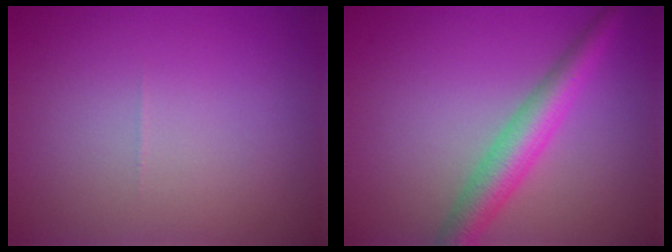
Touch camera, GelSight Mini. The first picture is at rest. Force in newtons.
{"total": 4.6, "press": 4.6, "slide": 0.1}